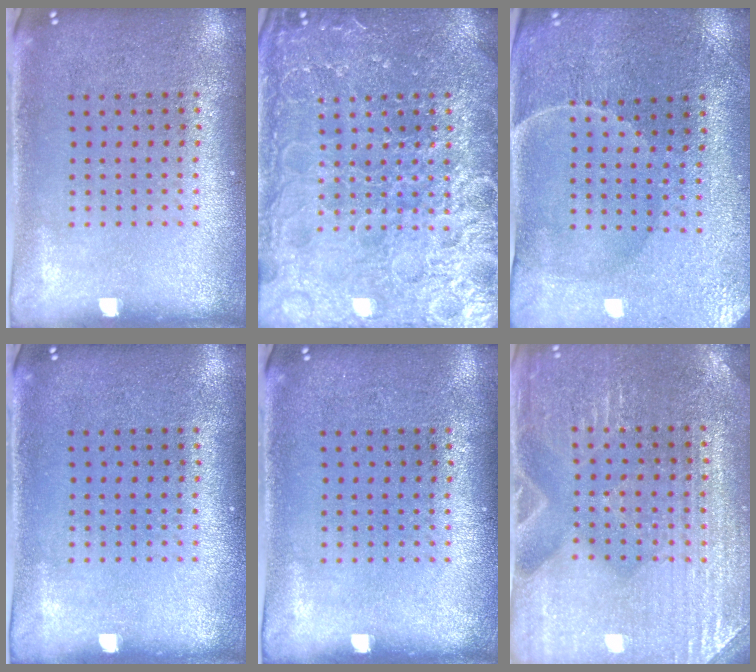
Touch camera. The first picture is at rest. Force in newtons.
{"total": 6.9, "press": 6.9, "slide": 0.8}
{"total": 1.0, "press": 0.9, "slide": 0.3}
{"total": 0.0}
{"total": 0.0}
{"total": 3.3, "press": 3.3, "slide": 0.5}